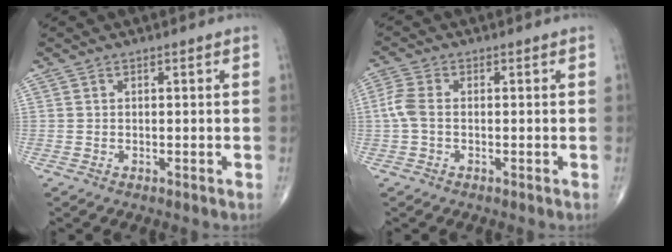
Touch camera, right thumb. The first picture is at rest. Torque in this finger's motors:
{"motor_torque": [-0.04, 0.15, 0.34, -0.19, 0.14]}